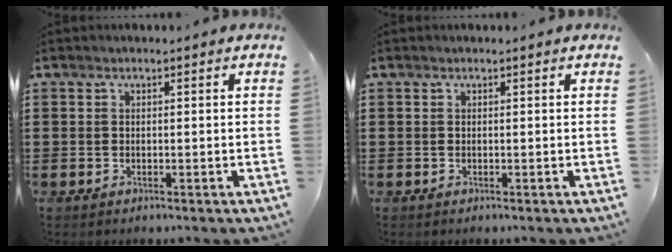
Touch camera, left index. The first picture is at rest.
{"total": 0.0}